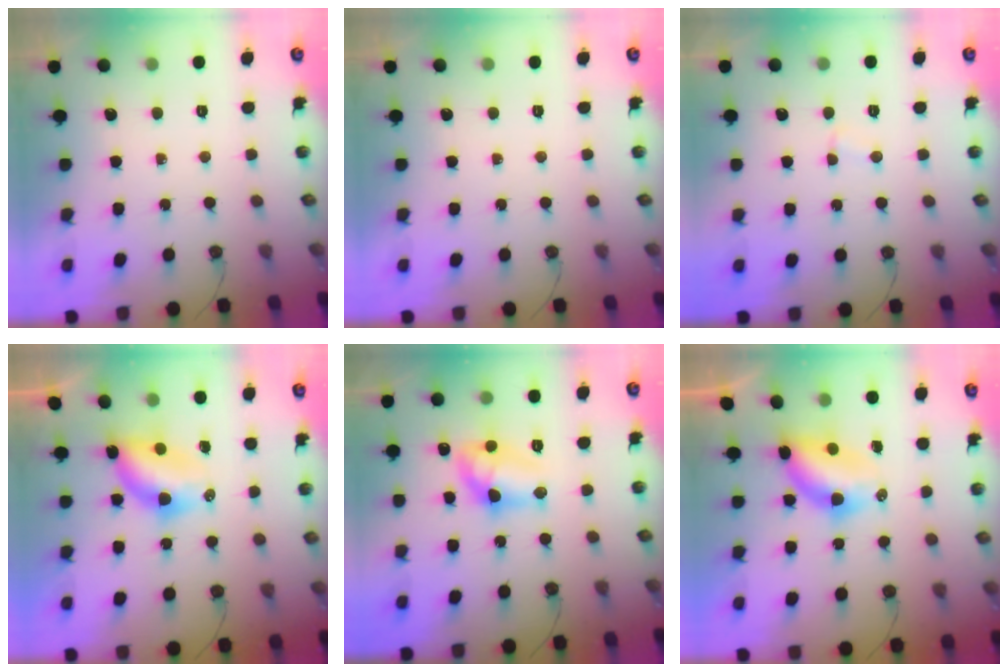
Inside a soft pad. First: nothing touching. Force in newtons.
{"total": 0.0}
{"total": 2.3, "press": 2.3, "slide": 0.3}
{"total": 5.9, "press": 5.9, "slide": 0.4}
{"total": 12.7, "press": 12.7, "slide": 0.8}
{"total": 5.9, "press": 5.9, "slide": 0.5}